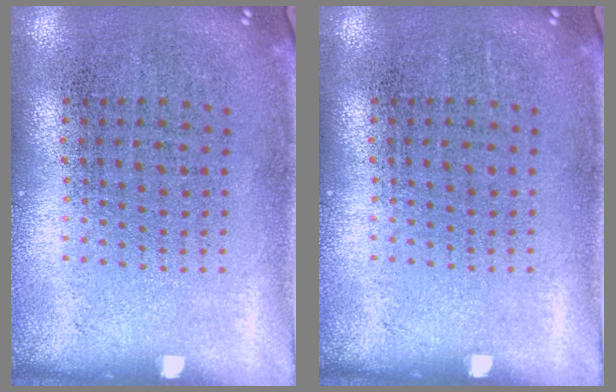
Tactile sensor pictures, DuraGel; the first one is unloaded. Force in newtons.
{"total": 0.0}